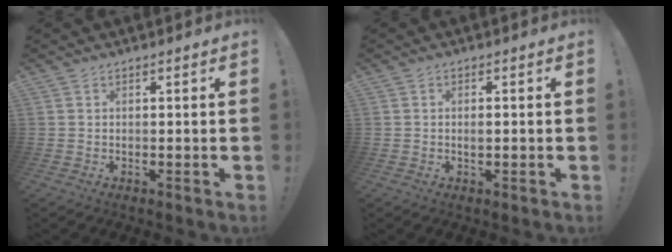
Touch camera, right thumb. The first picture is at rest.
{"total": 1.1, "force": [0.2, 0.4, 1.0], "torque": [-0.013, 0.000, 0.002]}